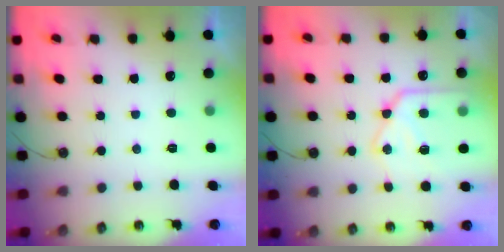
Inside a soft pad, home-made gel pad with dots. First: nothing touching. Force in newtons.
{"total": 15.2, "press": 15.1, "slide": 1.5}